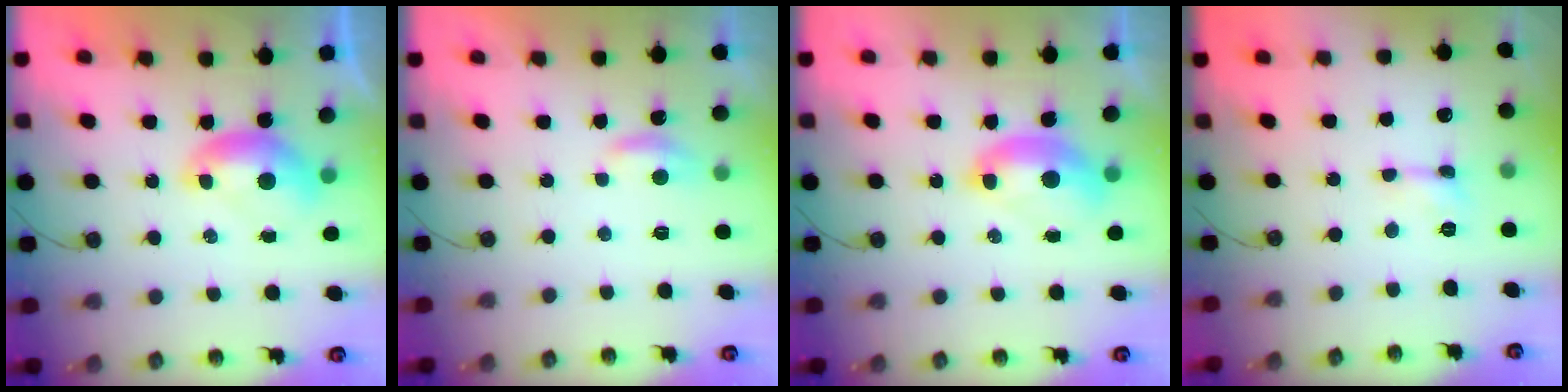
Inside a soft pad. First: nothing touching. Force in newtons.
{"total": 1.3, "press": 1.2, "slide": 0.5}
{"total": 2.6, "press": 2.6, "slide": 0.6}
{"total": 1.9, "press": 1.9, "slide": 0.4}